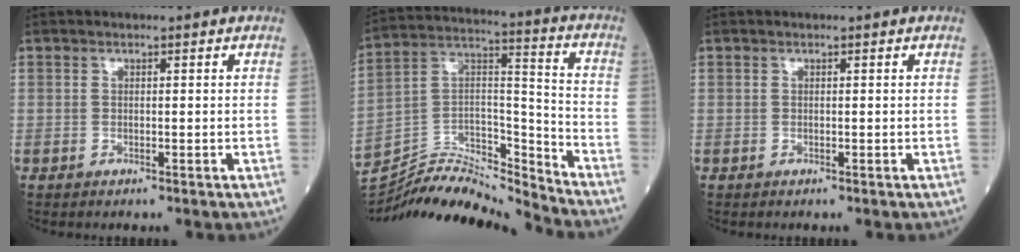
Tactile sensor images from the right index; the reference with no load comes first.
{"total": 17.2, "force": [-16.9, 0.9, 3.0], "torque": [-0.052, 0.052, -0.292]}
{"total": 0.0}